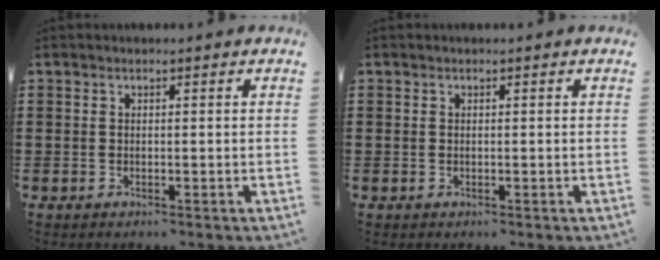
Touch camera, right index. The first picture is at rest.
{"total": 0.0}